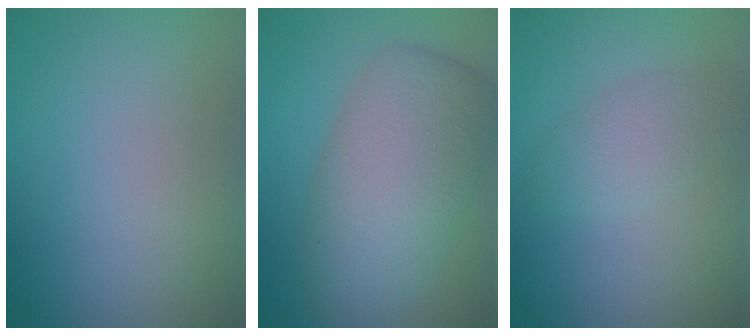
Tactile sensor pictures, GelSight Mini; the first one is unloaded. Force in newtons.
{"total": 8.3, "press": 8.3, "slide": 0.3}
{"total": 2.6, "press": 2.6, "slide": 0.1}